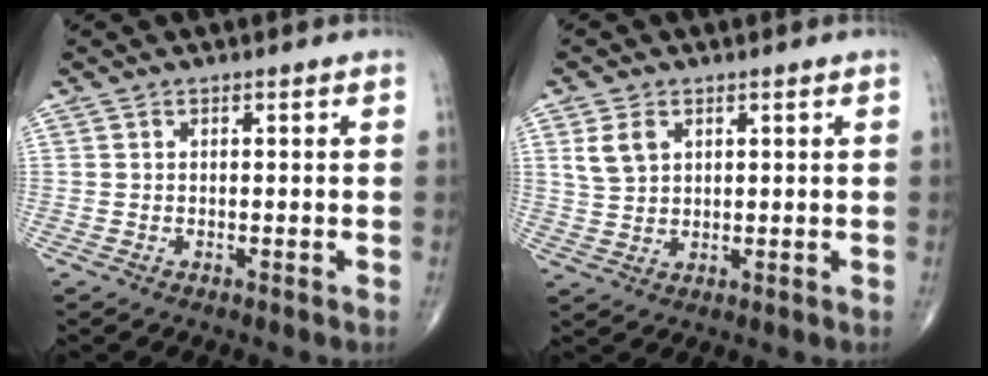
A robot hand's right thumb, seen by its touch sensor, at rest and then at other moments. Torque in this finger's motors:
{"motor_torque": [-0.34, 0.37, 0.11, 0.05, 0.04]}